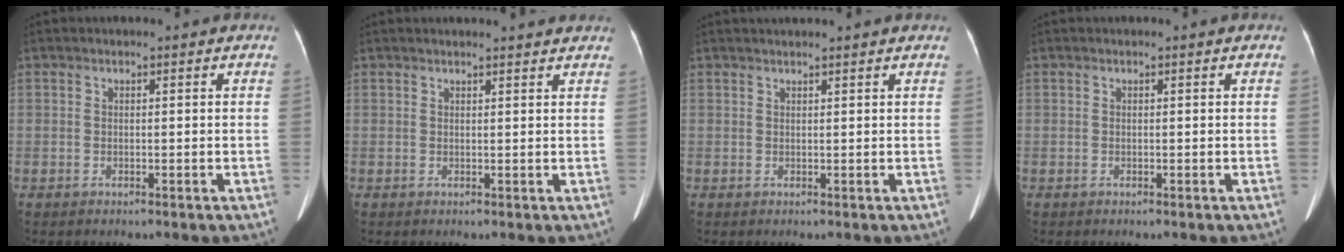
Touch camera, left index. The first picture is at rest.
{"total": 5.4, "force": [5.2, 0.2, 1.4], "torque": [-0.016, 0.016, 0.049]}
{"total": 3.9, "force": [3.6, -0.3, 1.5], "torque": [-0.017, 0.030, 0.047]}
{"total": 0.0}